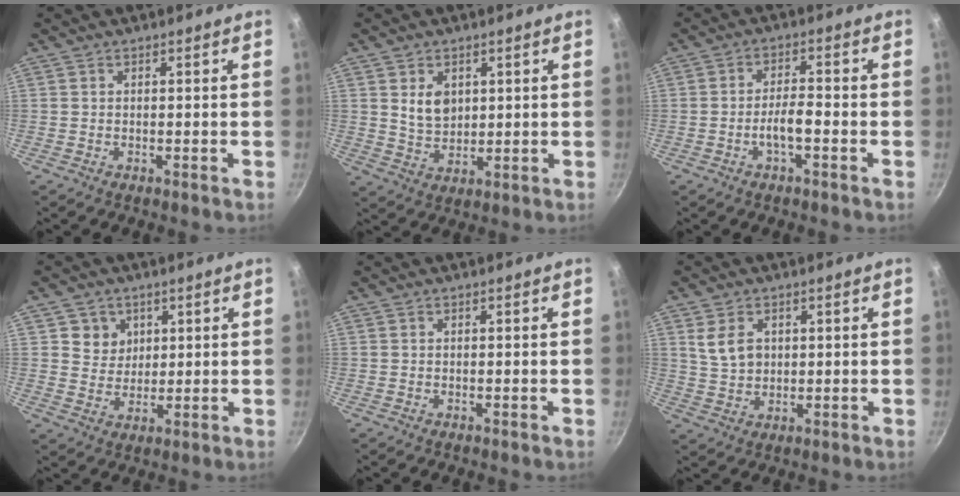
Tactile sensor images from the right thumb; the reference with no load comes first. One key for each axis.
{"total": 5.8, "fx": 1.8, "fy": 4.2, "fz": 3.6, "tx": -0.047, "ty": -0.016, "tz": 0.040}
{"total": 4.3, "fx": -1.8, "fy": 1.2, "fz": 3.7, "tx": -0.066, "ty": 0.024, "tz": -0.035}
{"total": 5.5, "fx": 2.0, "fy": 4.9, "fz": 1.3, "tx": 0.009, "ty": -0.006, "tz": 0.038}
{"total": 0.0}
{"total": 5.7, "fx": 1.7, "fy": 4.1, "fz": 3.6, "tx": -0.055, "ty": -0.006, "tz": 0.037}